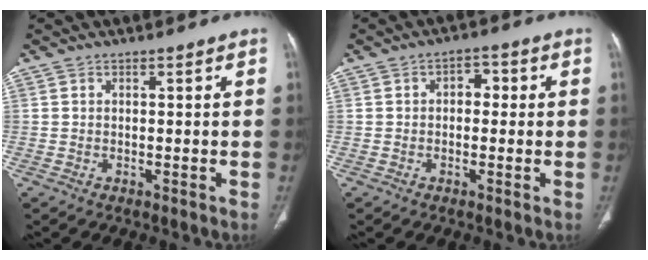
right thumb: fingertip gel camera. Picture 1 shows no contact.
{"total": 3.5, "force": [0.4, 2.4, 2.6], "torque": [-0.020, 0.013, -0.001]}